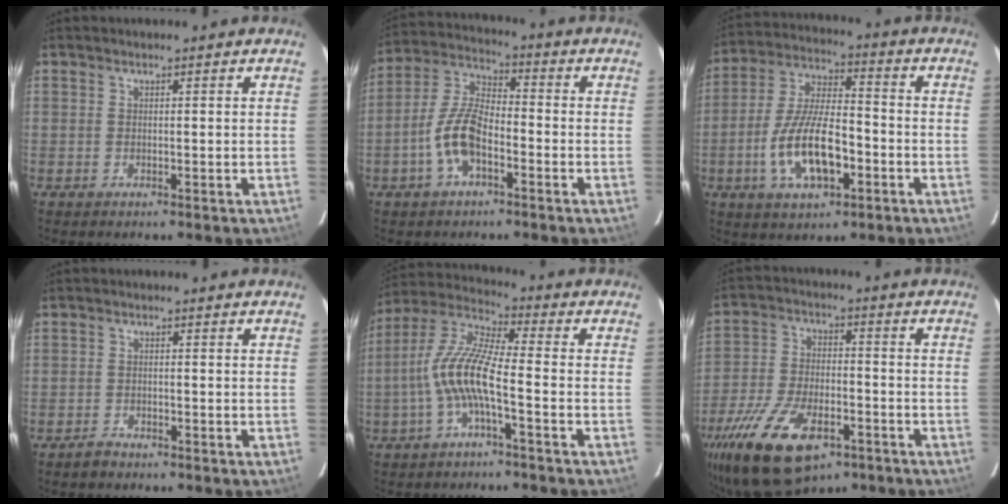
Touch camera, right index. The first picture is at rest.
{"total": 10.0, "force": [-4.0, 4.6, 7.9], "torque": [-0.173, 0.013, -0.077]}
{"total": 14.5, "force": [-4.9, 5.9, 12.3], "torque": [-0.251, 0.001, -0.084]}
{"total": 1.8, "force": [-1.6, 0.9, 0.4], "torque": [-0.010, 0.002, -0.027]}
{"total": 10.3, "force": [-3.2, 1.6, 9.7], "torque": [-0.214, 0.012, -0.065]}
{"total": 21.4, "force": [-12.3, 10.4, 14.0], "torque": [-0.308, -0.040, -0.206]}